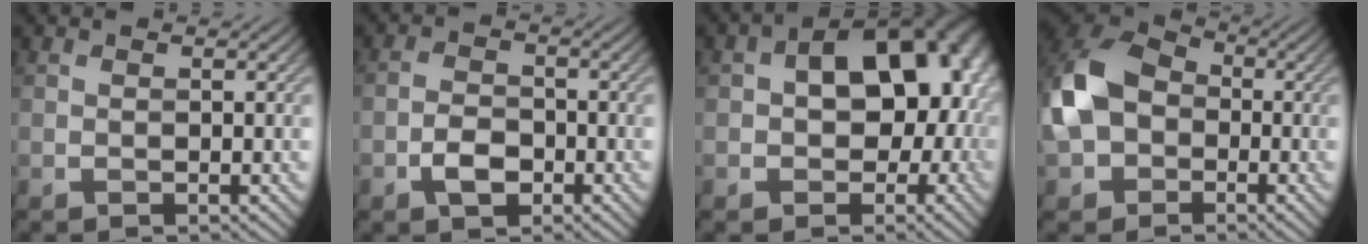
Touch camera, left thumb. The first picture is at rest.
{"total": 3.5, "force": [-1.7, 2.2, 2.1], "torque": [-0.041, 0.003, -0.037]}
{"total": 14.3, "force": [0.8, 10.0, 10.2], "torque": [-0.094, 0.011, -0.003]}
{"total": 11.6, "force": [-1.6, 9.0, 7.1], "torque": [-0.188, -0.006, -0.043]}